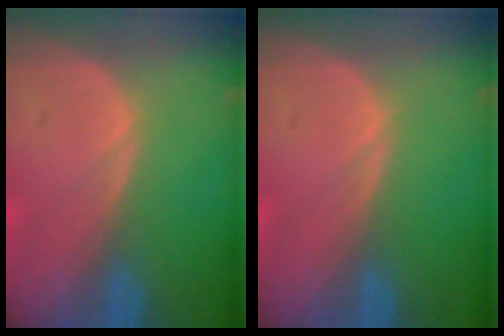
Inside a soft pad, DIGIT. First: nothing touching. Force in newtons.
{"total": 0.0}